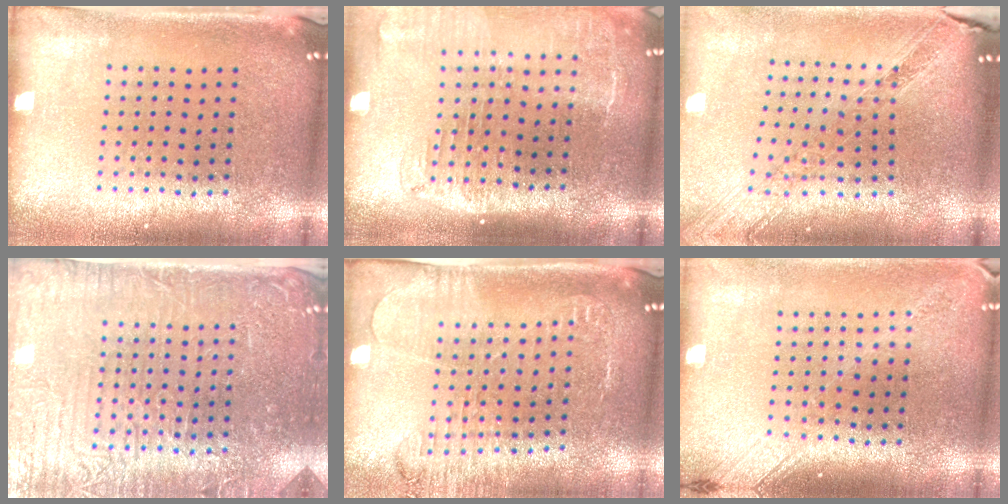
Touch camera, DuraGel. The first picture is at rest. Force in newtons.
{"total": 2.3, "press": 1.9, "slide": 1.4}
{"total": 1.3, "press": 1.3, "slide": 0.4}
{"total": 4.8, "press": 4.5, "slide": 1.7}
{"total": 2.0, "press": 2.0, "slide": 0.1}
{"total": 1.8, "press": 1.4, "slide": 1.2}